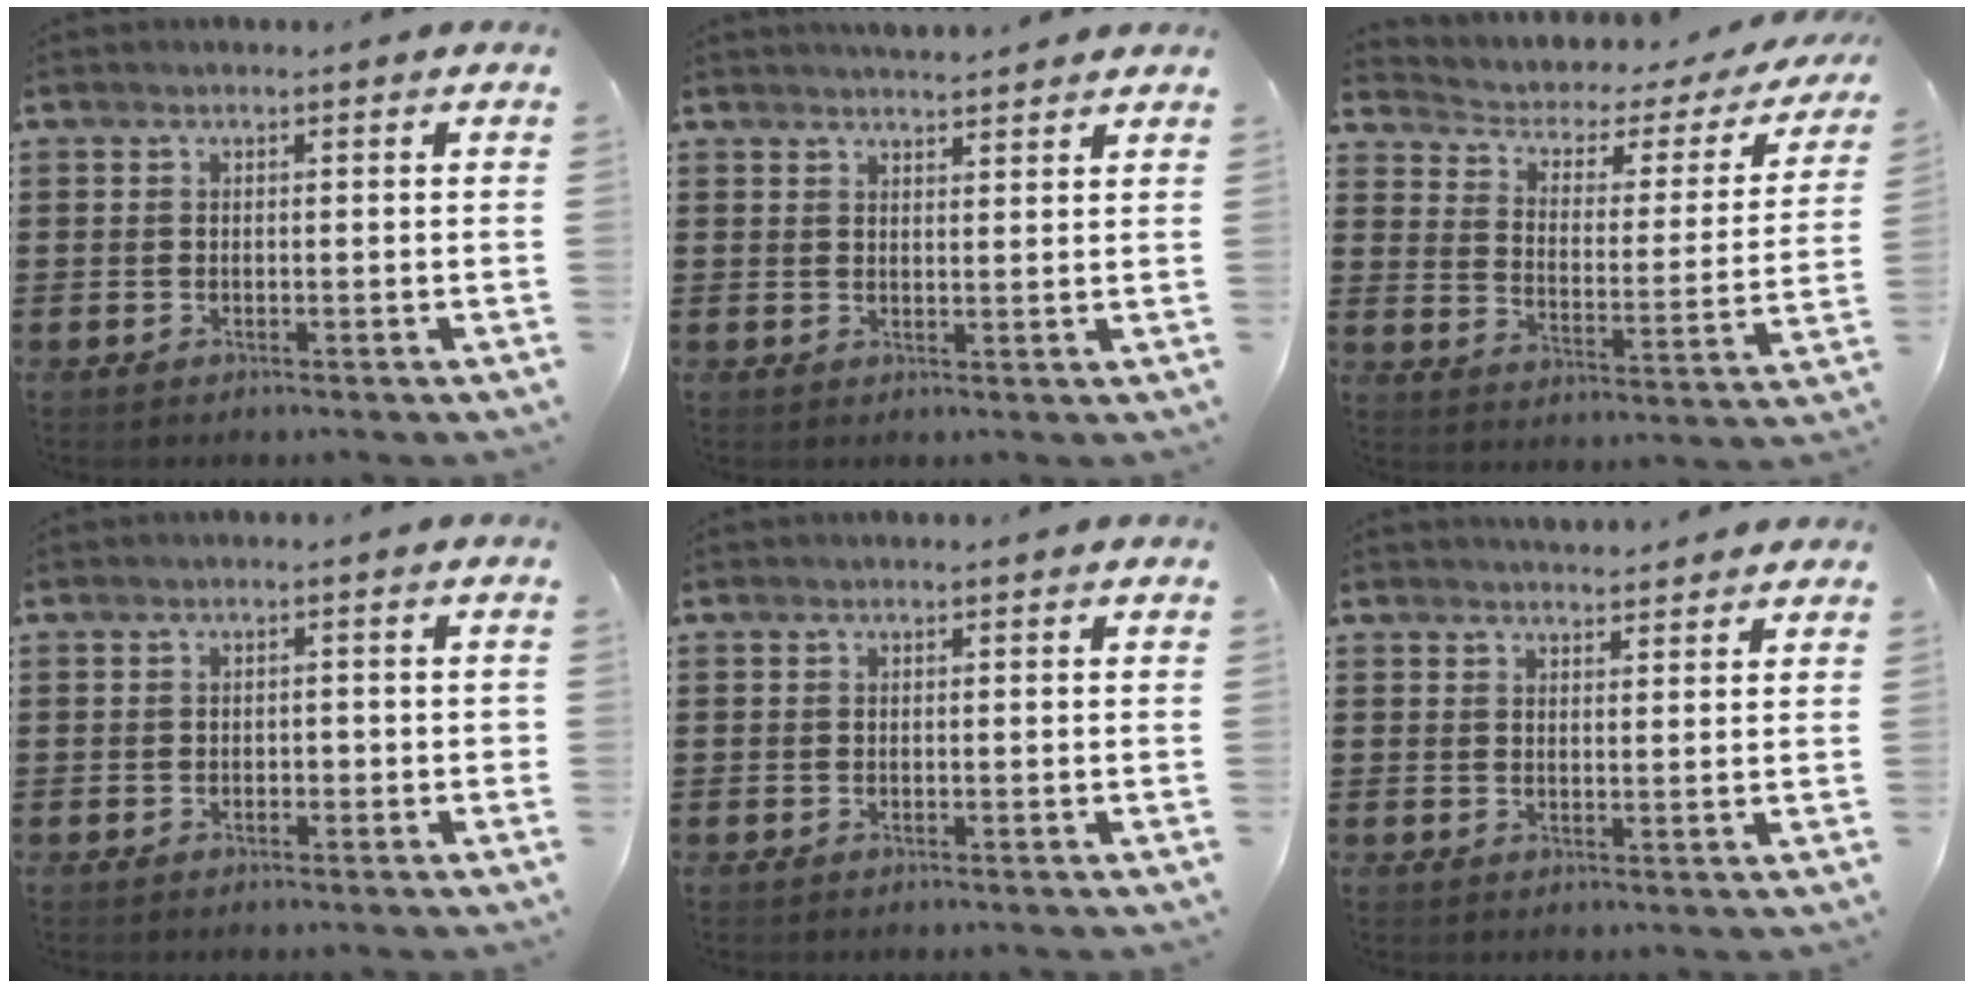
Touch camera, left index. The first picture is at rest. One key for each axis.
{"total": 2.7, "fx": 2.6, "fy": 0.0, "fz": 0.2, "tx": -0.010, "ty": -0.006, "tz": 0.050}
{"total": 2.9, "fx": 1.5, "fy": 1.8, "fz": 1.6, "tx": -0.045, "ty": -0.013, "tz": 0.016}
{"total": 1.0, "fx": -0.6, "fy": 0.6, "fz": 0.5, "tx": -0.013, "ty": 0.002, "tz": -0.015}
{"total": 0.0}
{"total": 2.5, "fx": 2.5, "fy": 0.2, "fz": 0.2, "tx": -0.010, "ty": -0.003, "tz": 0.047}